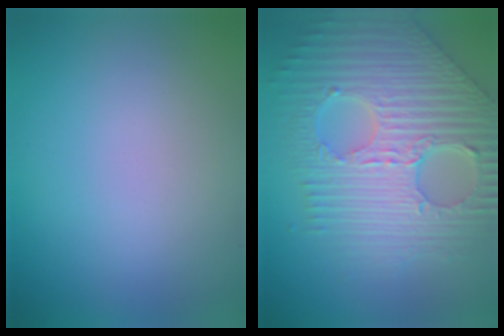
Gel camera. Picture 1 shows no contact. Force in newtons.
{"total": 10.0, "press": 6.9, "slide": 7.2}